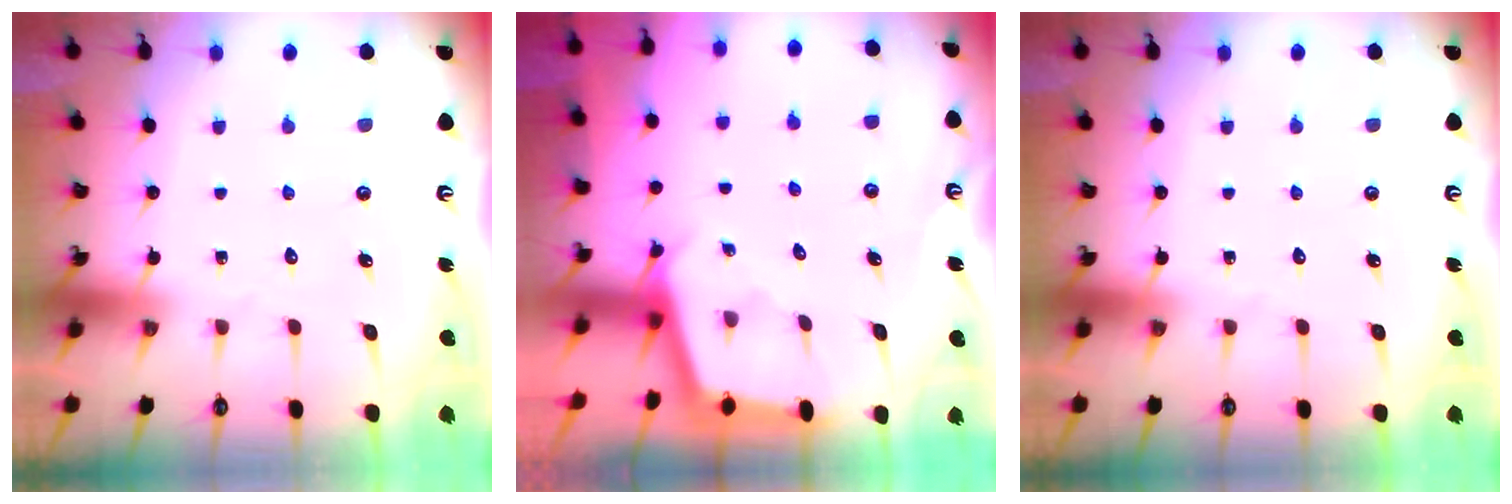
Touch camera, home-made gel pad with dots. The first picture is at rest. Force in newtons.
{"total": 2.3, "press": 2.3, "slide": 0.1}
{"total": 0.0}